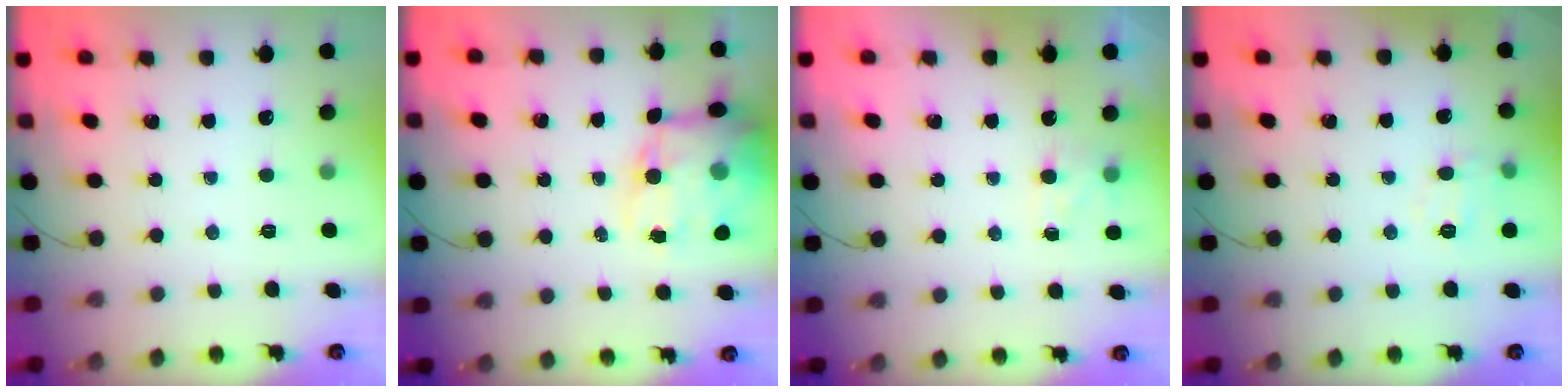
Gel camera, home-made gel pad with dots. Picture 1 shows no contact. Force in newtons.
{"total": 16.0, "press": 15.5, "slide": 4.0}
{"total": 4.5, "press": 4.3, "slide": 1.2}
{"total": 5.5, "press": 5.3, "slide": 1.3}